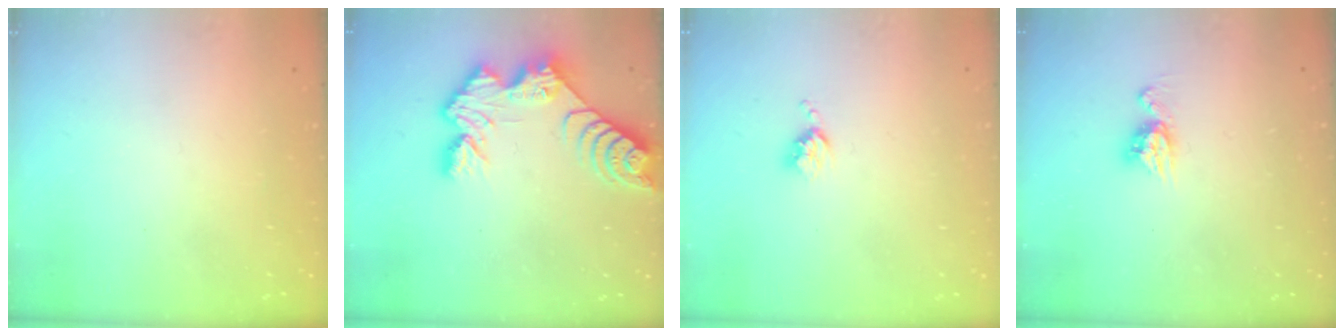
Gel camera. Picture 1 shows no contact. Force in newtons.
{"total": 10.9, "press": 10.9, "slide": 0.8}
{"total": 3.3, "press": 3.3, "slide": 0.4}
{"total": 6.8, "press": 6.8, "slide": 0.5}